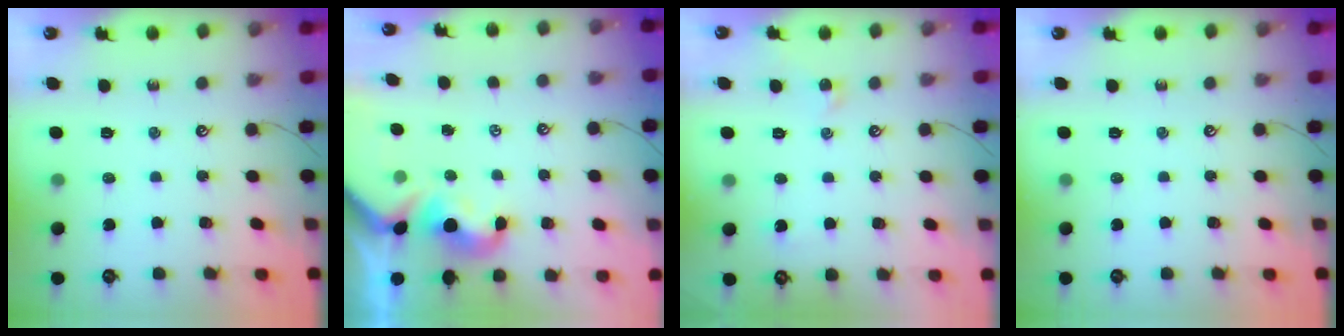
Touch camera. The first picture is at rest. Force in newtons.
{"total": 0.9, "press": 0.5, "slide": 0.7}
{"total": 1.0, "press": 1.0, "slide": 0.3}
{"total": 0.0}